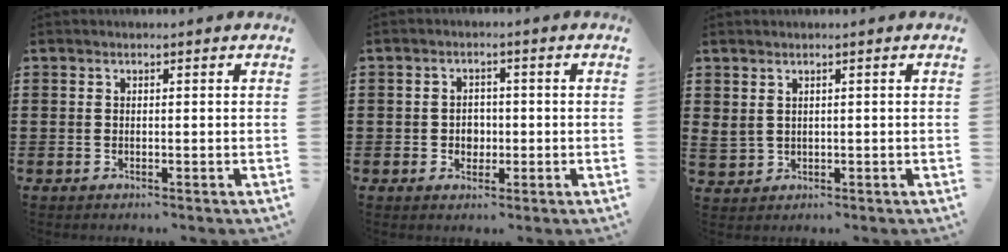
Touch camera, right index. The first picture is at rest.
{"total": 2.5, "force": [-0.4, 2.2, 1.2], "torque": [-0.029, 0.006, -0.012]}
{"total": 1.7, "force": [1.3, 1.0, 0.6], "torque": [-0.017, 0.005, 0.024]}